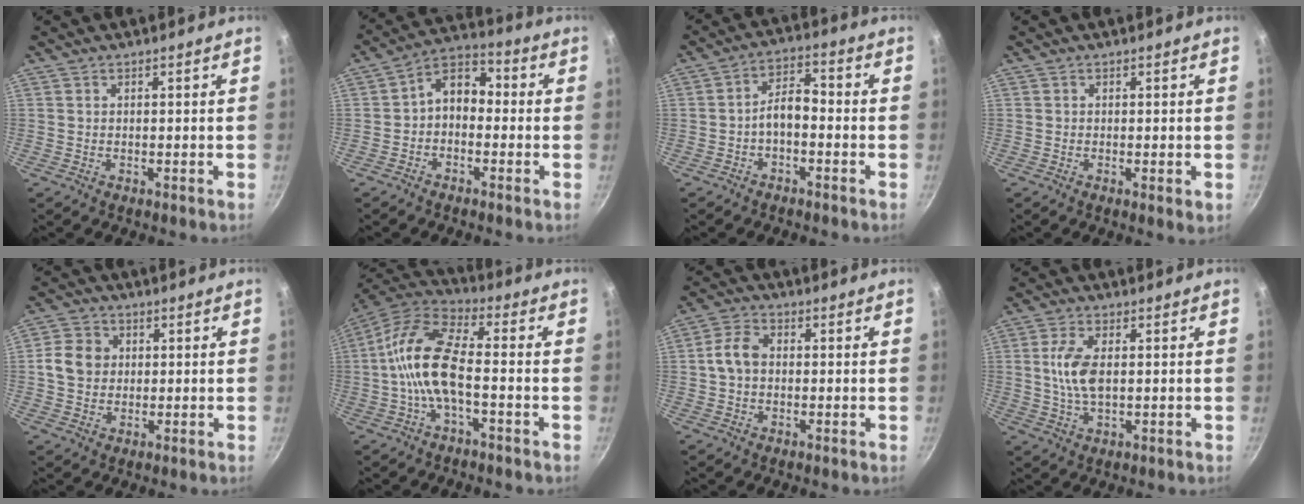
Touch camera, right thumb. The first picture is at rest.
{"total": 8.0, "force": [-0.8, 5.6, 5.7], "torque": [-0.064, 0.036, -0.034]}
{"total": 6.0, "force": [-1.6, 3.3, 4.7], "torque": [-0.074, 0.034, -0.037]}
{"total": 1.9, "force": [-0.4, 0.4, 1.8], "torque": [-0.032, -0.008, -0.008]}
{"total": 7.2, "force": [0.6, 6.1, 3.6], "torque": [-0.052, 0.008, 0.006]}
{"total": 13.6, "force": [-1.8, 5.7, 12.3], "torque": [-0.257, 0.040, -0.042]}
{"total": 5.9, "force": [0.0, 4.3, 4.0], "torque": [-0.074, 0.019, -0.007]}
{"total": 7.5, "force": [0.7, 3.7, 6.4], "torque": [-0.137, -0.001, 0.014]}